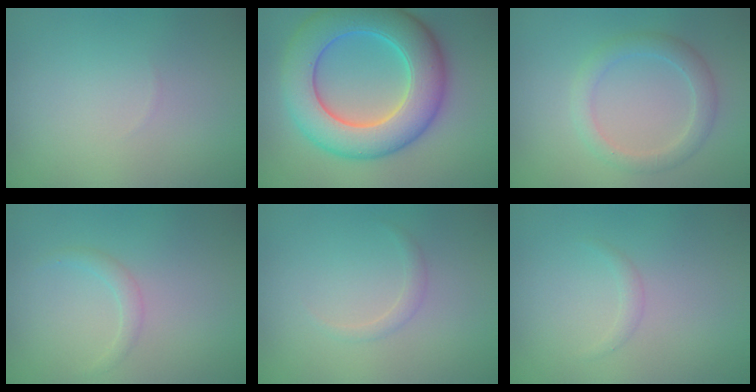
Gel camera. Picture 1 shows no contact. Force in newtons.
{"total": 10.3, "press": 10.2, "slide": 0.3}
{"total": 2.5, "press": 2.5, "slide": 0.0}
{"total": 1.1, "press": 1.1, "slide": 0.2}
{"total": 0.9, "press": 0.9, "slide": 0.0}
{"total": 0.8, "press": 0.8, "slide": 0.1}